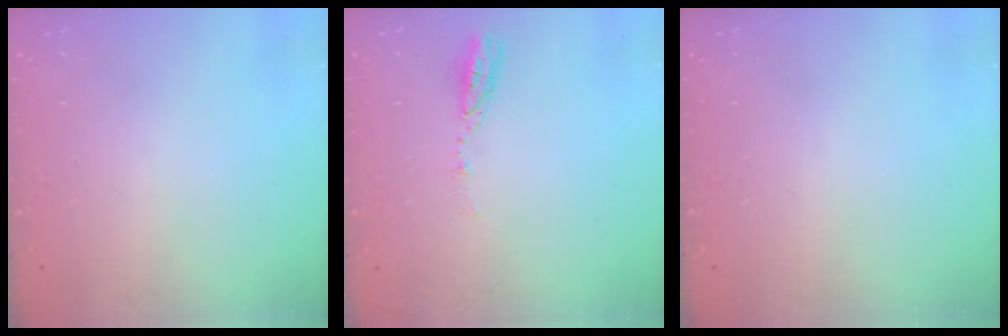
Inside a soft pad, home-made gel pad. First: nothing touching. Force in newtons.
{"total": 3.5, "press": 3.5, "slide": 0.3}
{"total": 0.0}